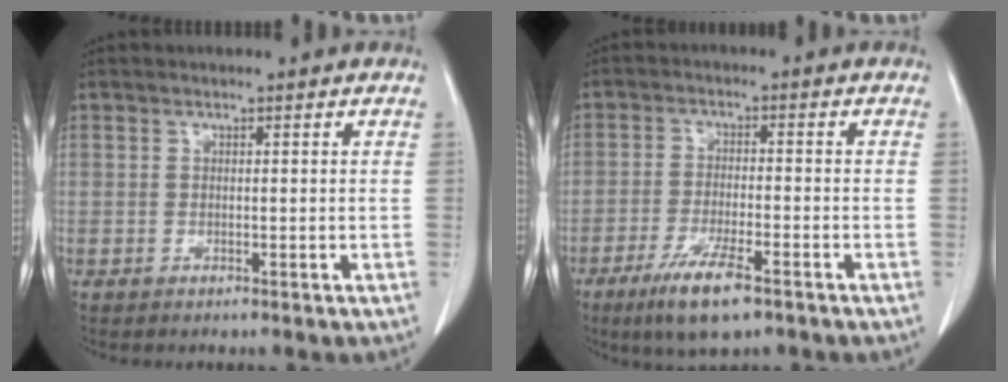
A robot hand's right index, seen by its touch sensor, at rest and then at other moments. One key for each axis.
{"total": 8.1, "fx": -5.1, "fy": 1.3, "fz": 6.1, "tx": -0.118, "ty": -0.016, "tz": -0.085}